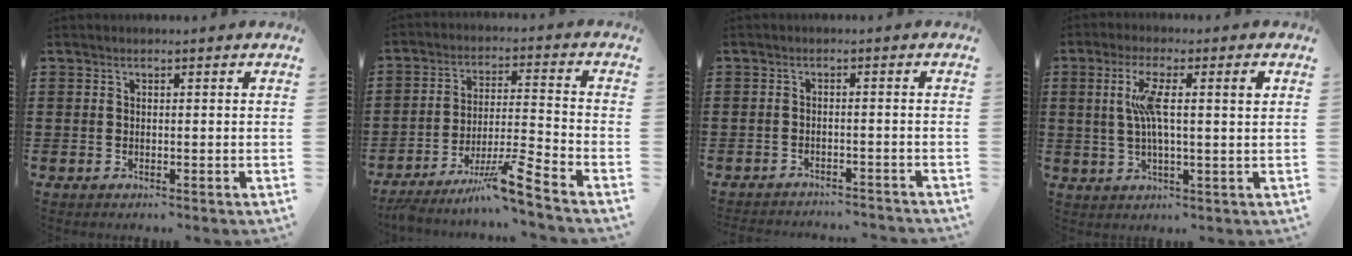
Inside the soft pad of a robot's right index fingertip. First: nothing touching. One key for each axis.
{"total": 8.4, "fx": -6.6, "fy": -0.4, "fz": 5.1, "tx": -0.091, "ty": -0.007, "tz": -0.129}
{"total": 2.0, "fx": -2.0, "fy": -0.1, "fz": 0.2, "tx": -0.007, "ty": 0.000, "tz": -0.043}
{"total": 7.0, "fx": 1.5, "fy": 1.0, "fz": 6.8, "tx": -0.131, "ty": 0.002, "tz": 0.021}